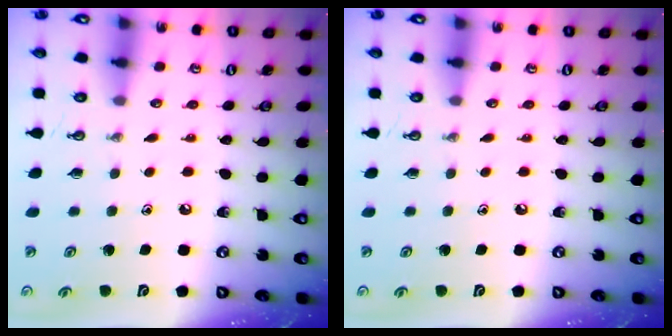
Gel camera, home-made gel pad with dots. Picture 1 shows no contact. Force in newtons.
{"total": 0.0}